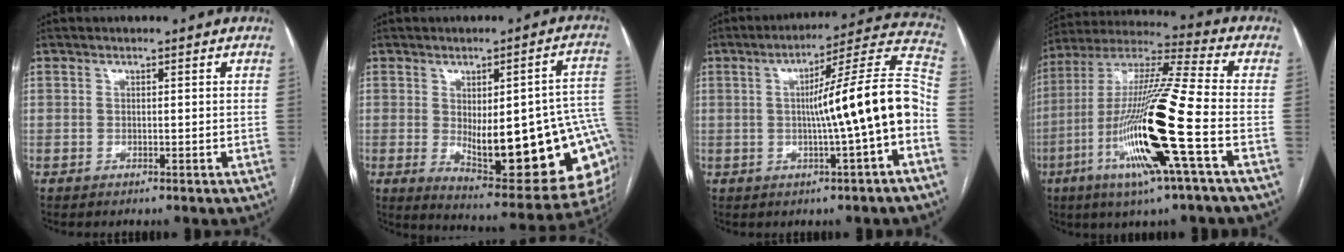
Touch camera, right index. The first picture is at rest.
{"total": 23.5, "force": [-2.5, 6.7, 22.4], "torque": [-0.207, 0.006, -0.005]}
{"total": 14.8, "force": [-2.2, -0.6, 14.6], "torque": [-0.203, 0.027, -0.037]}
{"total": 20.2, "force": [-6.3, -0.2, 19.1], "torque": [-0.395, -0.023, -0.127]}